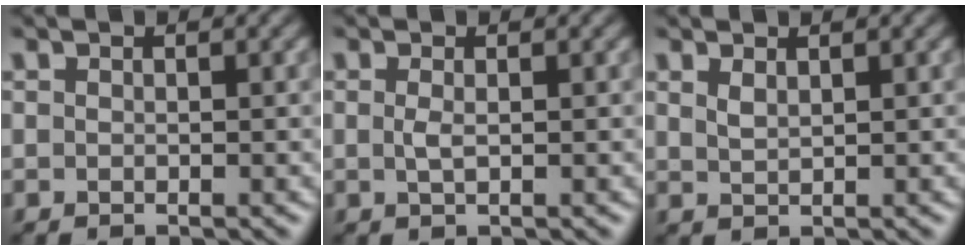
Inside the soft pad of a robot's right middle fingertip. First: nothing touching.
{"total": 0.9, "force": [0.1, 0.2, 0.9], "torque": [-0.020, -0.001, 0.001]}
{"total": 1.1, "force": [0.8, 0.3, 0.6], "torque": [-0.017, -0.001, 0.019]}